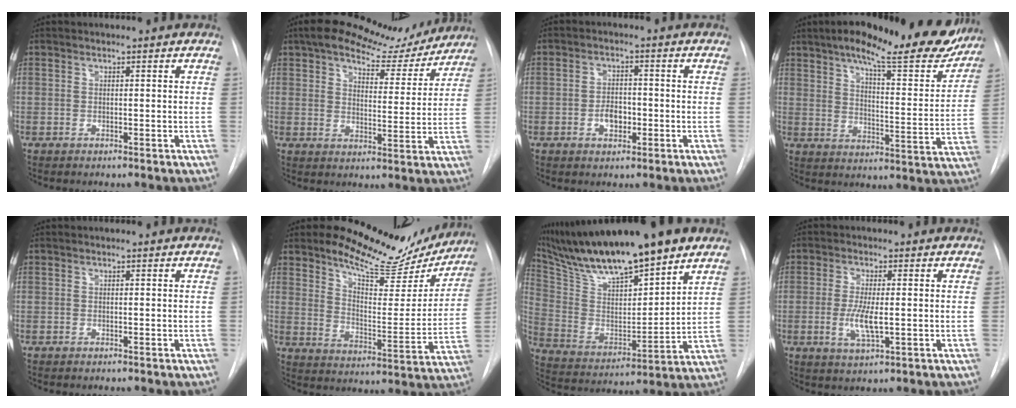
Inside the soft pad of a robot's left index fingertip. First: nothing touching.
{"total": 13.0, "force": [11.2, 4.1, 5.2], "torque": [-0.065, 0.002, 0.151]}
{"total": 3.6, "force": [-1.1, 2.3, 2.6], "torque": [-0.041, 0.004, -0.017]}
{"total": 22.6, "force": [18.4, 4.7, 12.2], "torque": [-0.174, -0.020, 0.236]}
{"total": 0.0}
{"total": 16.5, "force": [14.7, 5.0, 5.5], "torque": [-0.071, -0.037, 0.197]}
{"total": 20.9, "force": [16.8, 3.1, 12.0], "torque": [-0.213, 0.004, 0.299]}
{"total": 5.2, "force": [-0.6, 1.2, 5.0], "torque": [-0.106, -0.012, -0.009]}